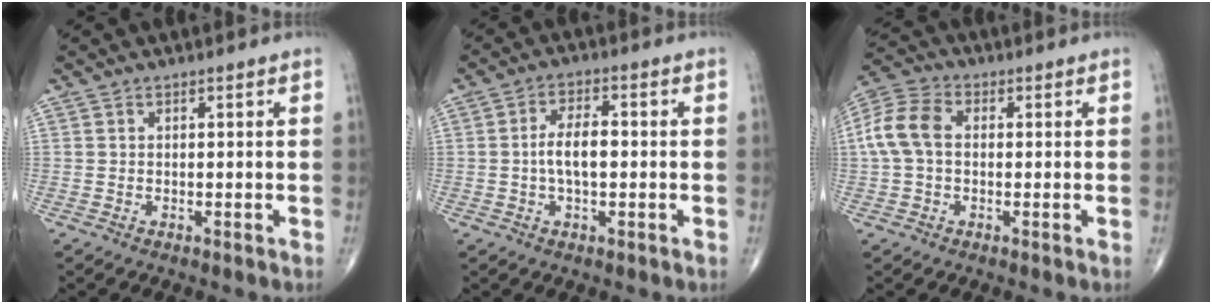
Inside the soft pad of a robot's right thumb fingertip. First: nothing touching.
{"total": 6.0, "force": [-0.4, 2.7, 5.3], "torque": [-0.100, 0.013, -0.013]}
{"total": 8.6, "force": [0.4, 5.9, 6.2], "torque": [-0.134, 0.027, 0.001]}